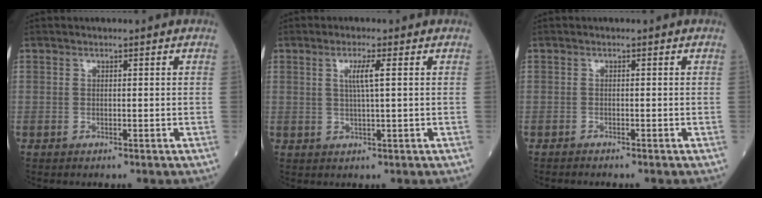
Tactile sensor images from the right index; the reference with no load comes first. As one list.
[{"total": 3.3, "force": [1.0, -0.2, 3.2], "torque": [-0.059, 0.000, 0.017]}, {"total": 0.7, "force": [-0.6, 0.0, 0.2], "torque": [-0.002, 0.000, -0.011]}]